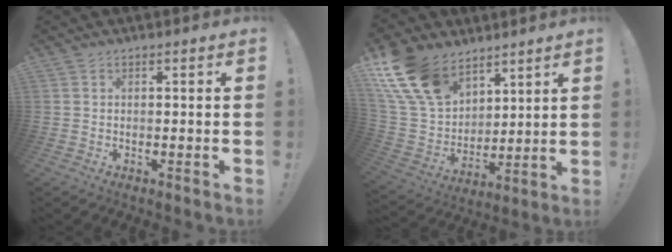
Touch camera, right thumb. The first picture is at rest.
{"total": 19.5, "force": [12.0, 12.2, 9.3], "torque": [-0.207, -0.062, 0.237]}